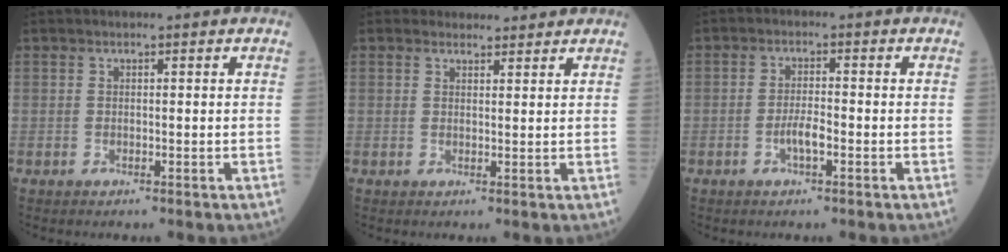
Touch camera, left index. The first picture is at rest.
{"total": 3.4, "force": [3.2, 1.2, -0.1], "torque": [0.003, 0.007, 0.039]}
{"total": 3.1, "force": [-1.4, 0.6, 2.7], "torque": [-0.053, 0.000, -0.027]}